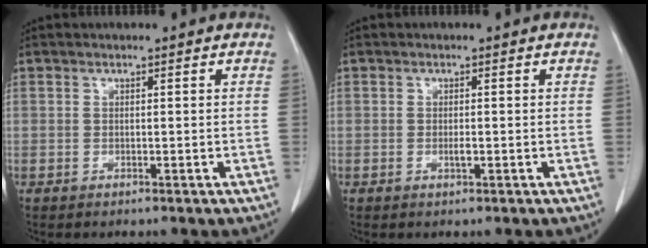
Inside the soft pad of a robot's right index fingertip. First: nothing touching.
{"total": 1.1, "force": [-0.2, 0.3, 1.1], "torque": [-0.022, -0.002, -0.003]}